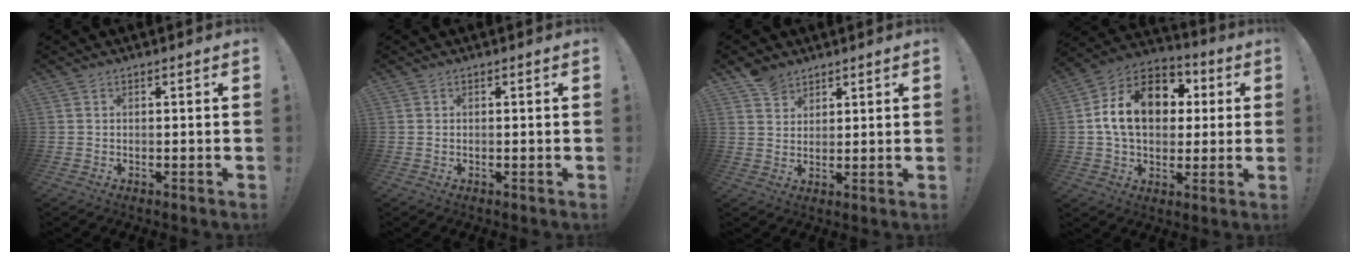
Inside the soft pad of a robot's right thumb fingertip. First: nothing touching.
{"total": 0.0}
{"total": 5.7, "force": [4.4, 3.6, 0.9], "torque": [-0.006, -0.025, 0.083]}
{"total": 18.3, "force": [3.4, 13.4, 11.9], "torque": [-0.178, 0.012, 0.068]}